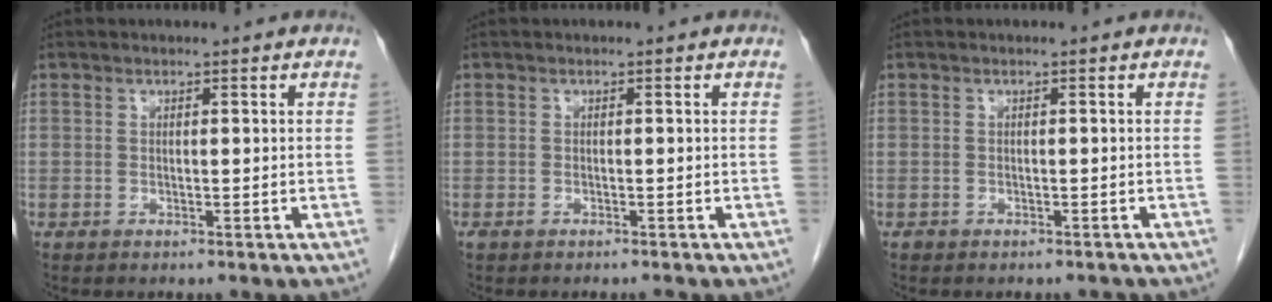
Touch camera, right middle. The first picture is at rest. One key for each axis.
{"total": 0.8, "fx": -0.7, "fy": 0.2, "fz": 0.4, "tx": -0.010, "ty": -0.002, "tz": -0.009}
{"total": 1.4, "fx": -1.2, "fy": 0.7, "fz": 0.1, "tx": -0.002, "ty": 0.001, "tz": -0.017}